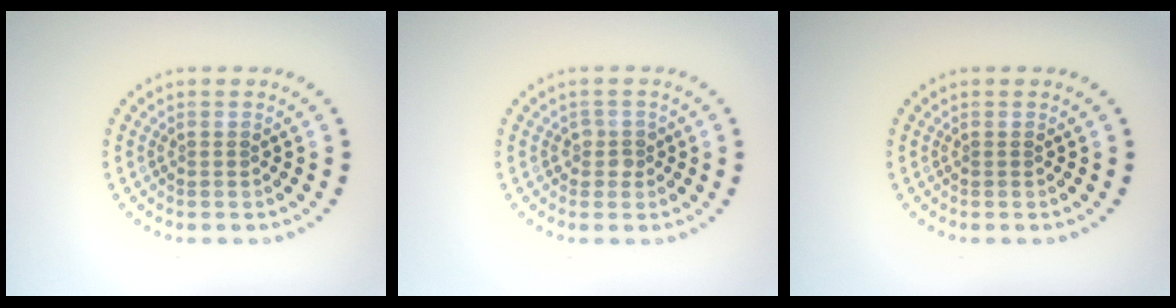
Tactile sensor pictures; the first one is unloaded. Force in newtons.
{"total": 1.4, "press": 1.2, "slide": 0.7}
{"total": 0.0}